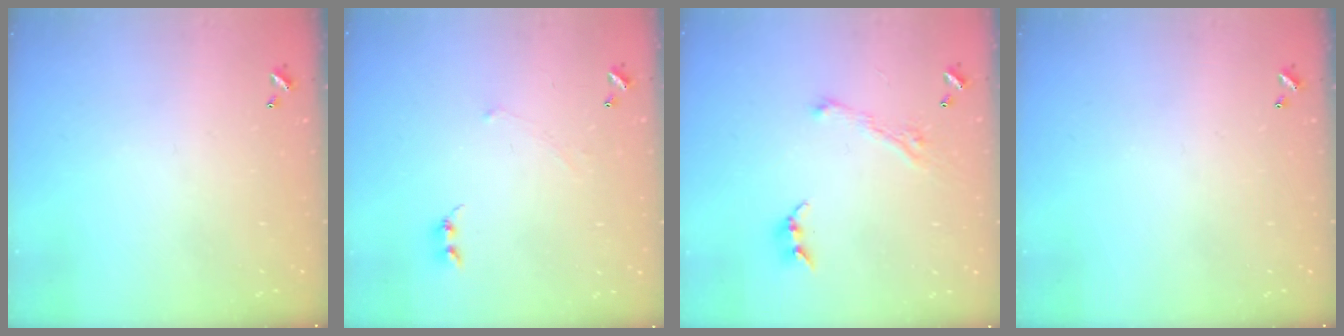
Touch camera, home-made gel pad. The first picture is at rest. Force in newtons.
{"total": 0.6, "press": 0.3, "slide": 0.5}
{"total": 3.7, "press": 3.6, "slide": 0.7}
{"total": 0.0}